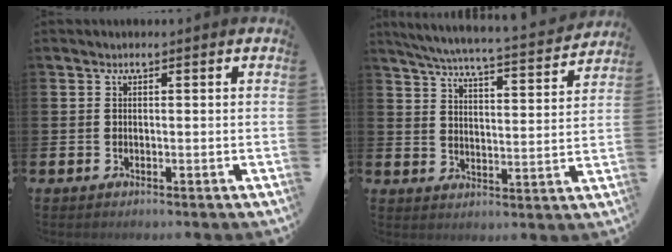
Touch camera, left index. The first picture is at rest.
{"total": 5.9, "force": [5.6, 0.1, 2.0], "torque": [-0.056, -0.044, 0.092]}